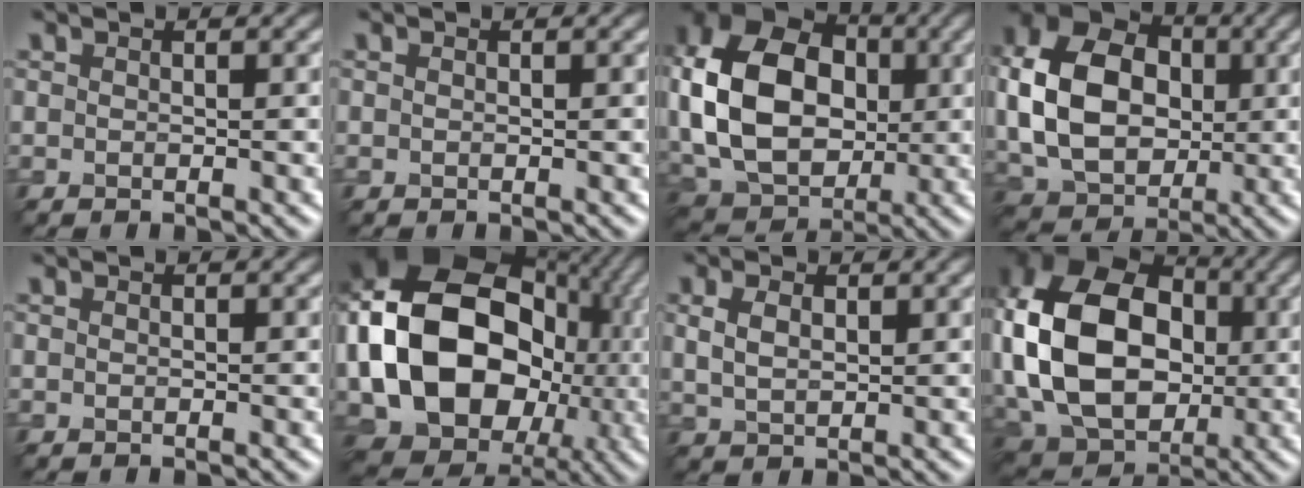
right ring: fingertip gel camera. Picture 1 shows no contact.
{"total": 0.0}
{"total": 15.1, "force": [0.8, 11.2, 10.1], "torque": [-0.215, 0.009, 0.017]}
{"total": 12.4, "force": [0.6, 9.4, 8.1], "torque": [-0.185, 0.003, 0.019]}
{"total": 0.0}
{"total": 21.7, "force": [0.5, 17.6, 12.7], "torque": [-0.255, -0.003, 0.005]}
{"total": 2.6, "force": [1.0, 1.6, 1.9], "torque": [-0.044, -0.001, 0.023]}
{"total": 18.2, "force": [0.7, 13.6, 12.1], "torque": [-0.252, 0.012, 0.014]}